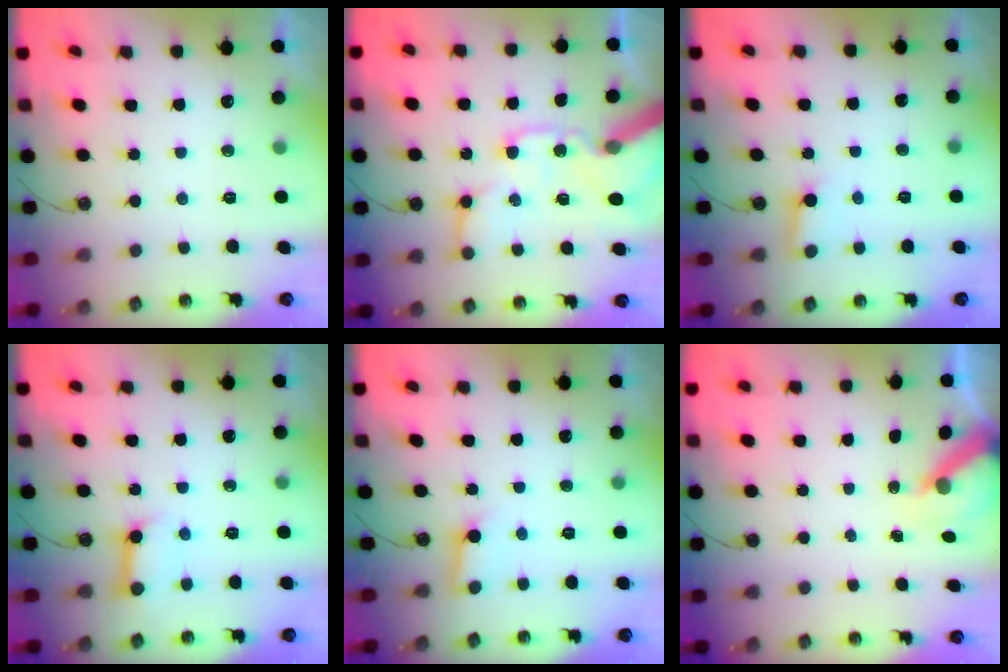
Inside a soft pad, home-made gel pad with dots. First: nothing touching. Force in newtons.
{"total": 20.5, "press": 20.3, "slide": 3.2}
{"total": 2.6, "press": 2.6, "slide": 0.4}
{"total": 9.2, "press": 9.1, "slide": 1.2}
{"total": 3.3, "press": 3.3, "slide": 0.3}
{"total": 5.9, "press": 5.9, "slide": 0.6}